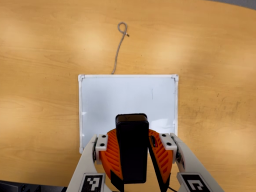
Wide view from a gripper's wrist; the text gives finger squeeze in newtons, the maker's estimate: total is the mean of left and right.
{"total": 10.4, "left": 10.3, "right": 10.5}